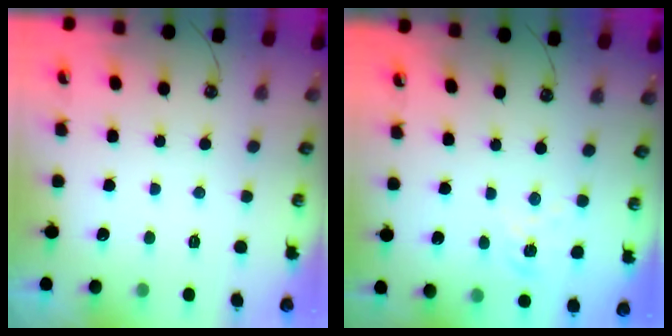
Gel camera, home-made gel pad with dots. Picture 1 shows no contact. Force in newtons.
{"total": 1.3, "press": 1.3, "slide": 0.2}